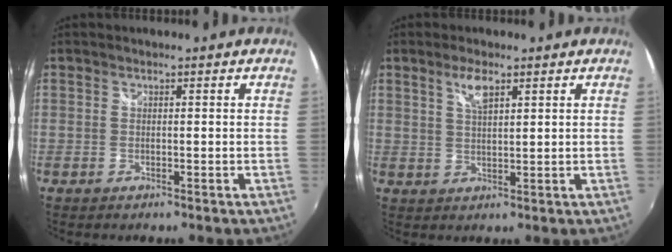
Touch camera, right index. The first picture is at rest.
{"total": 4.0, "force": [2.3, 1.3, 3.0], "torque": [-0.055, 0.002, 0.043]}